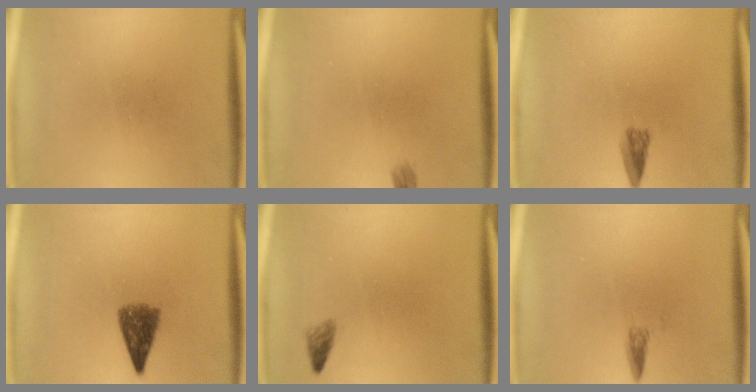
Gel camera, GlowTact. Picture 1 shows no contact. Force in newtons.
{"total": 1.0}
{"total": 2.0}
{"total": 4.8}
{"total": 1.1}
{"total": 1.2}